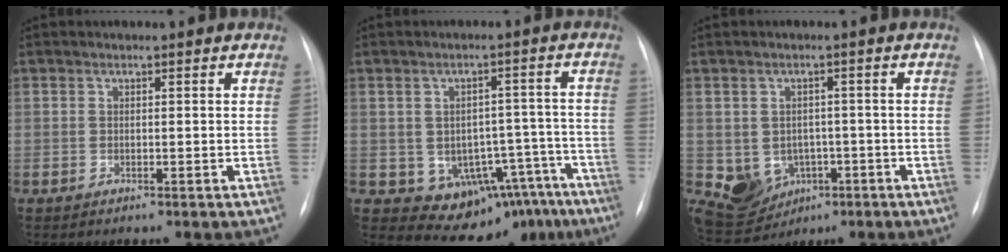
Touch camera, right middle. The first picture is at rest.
{"total": 12.1, "force": [-7.1, 8.1, 5.6], "torque": [-0.035, 0.040, -0.086]}
{"total": 7.4, "force": [-2.1, 6.4, 3.1], "torque": [-0.059, 0.014, -0.015]}